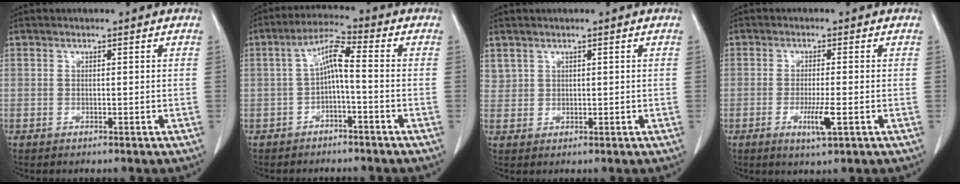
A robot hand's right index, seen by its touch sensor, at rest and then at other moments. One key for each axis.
{"total": 5.5, "fx": -0.5, "fy": 1.0, "fz": 5.4, "tx": -0.102, "ty": 0.027, "tz": -0.009}
{"total": 1.9, "fx": 1.4, "fy": 1.2, "fz": 0.1, "tx": 0.008, "ty": 0.006, "tz": 0.029}
{"total": 4.2, "fx": -1.3, "fy": 0.2, "fz": 4.0, "tx": -0.074, "ty": -0.008, "tz": -0.019}